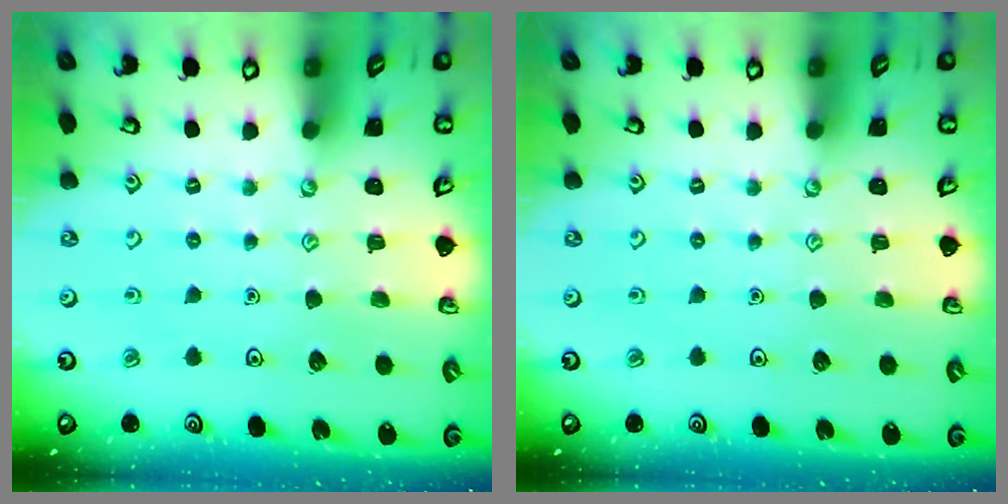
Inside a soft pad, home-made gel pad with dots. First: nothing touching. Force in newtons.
{"total": 0.0}